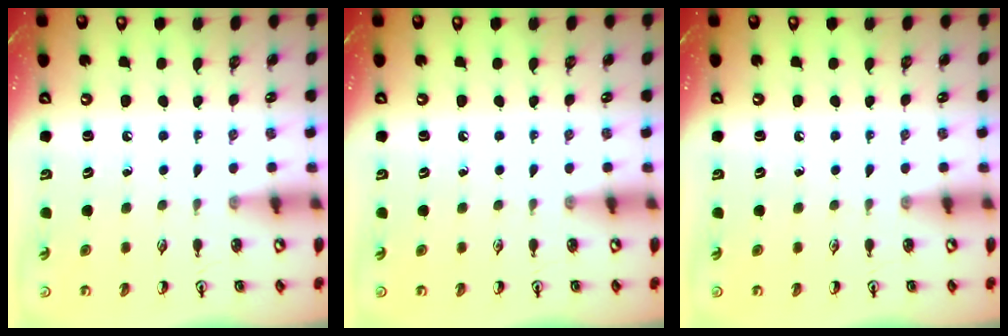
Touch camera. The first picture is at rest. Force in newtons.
{"total": 0.0}
{"total": 0.0}